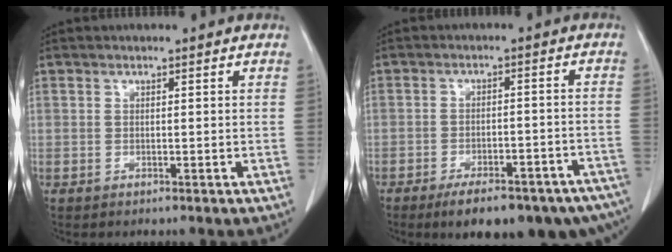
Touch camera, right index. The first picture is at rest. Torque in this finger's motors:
{"motor_torque": [1.05, -1.09, 0.45, 0.19]}